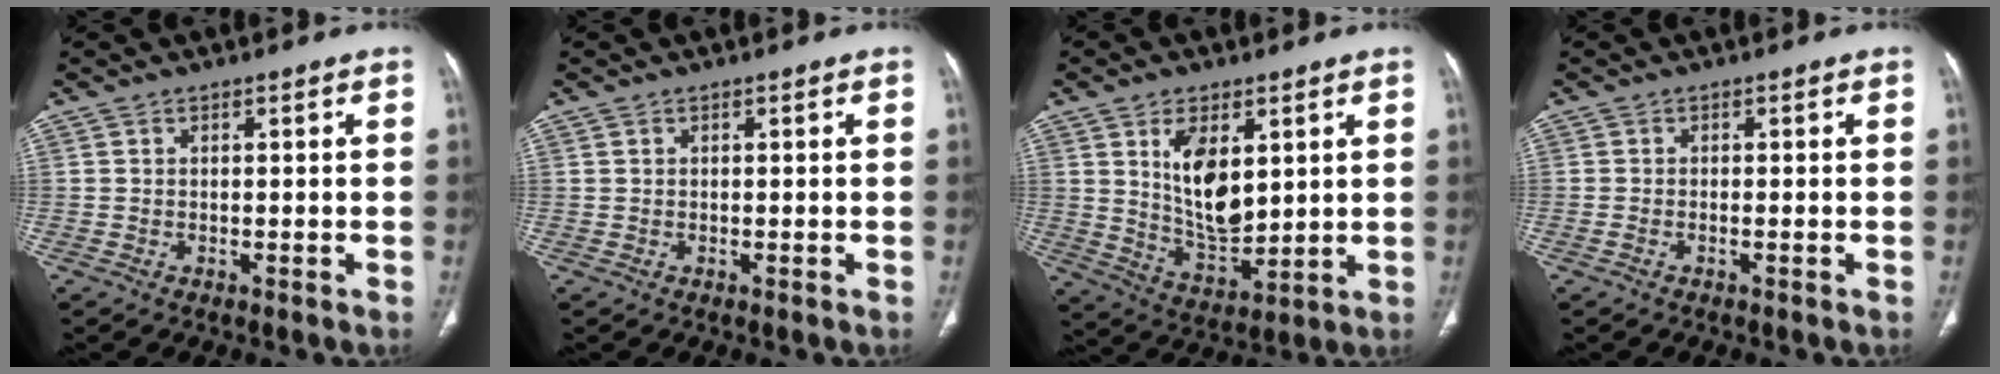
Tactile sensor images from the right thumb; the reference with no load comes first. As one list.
[{"total": 0.0}, {"total": 11.7, "force": [3.6, 6.3, 9.3], "torque": [-0.140, -0.027, 0.078]}, {"total": 0.7, "force": [-0.4, 0.1, 0.6], "torque": [-0.021, 0.003, -0.008]}]